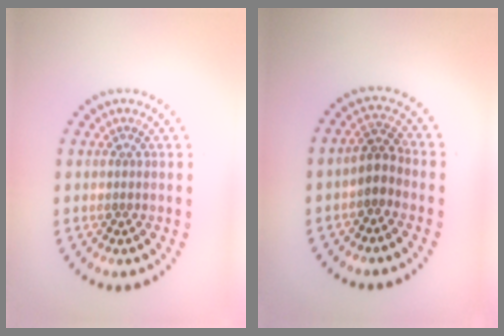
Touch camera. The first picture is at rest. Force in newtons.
{"total": 2.3, "press": 2.0, "slide": 0.9}